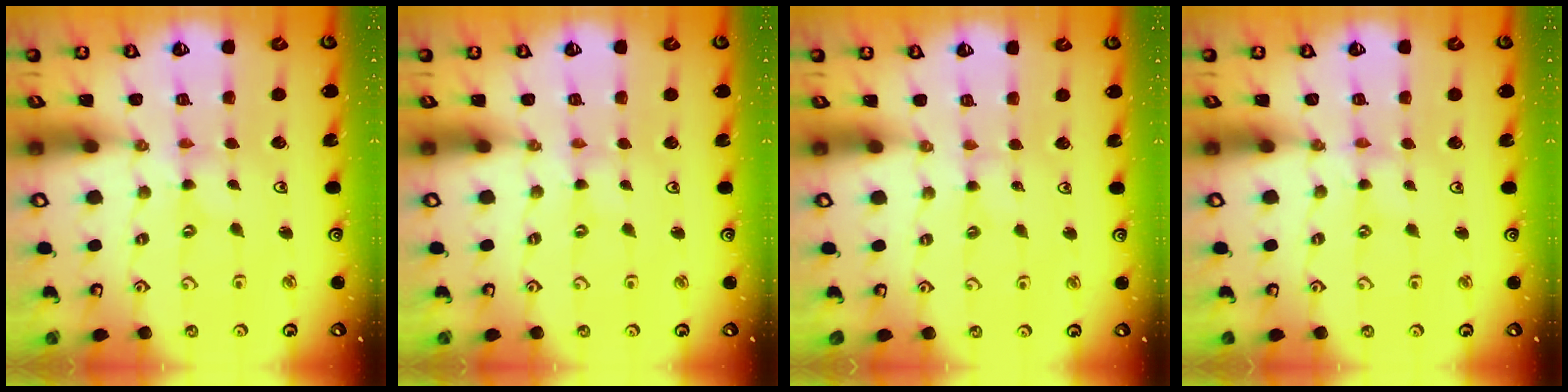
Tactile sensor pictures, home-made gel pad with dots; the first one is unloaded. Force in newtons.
{"total": 0.0}
{"total": 1.2, "press": 1.2, "slide": 0.2}
{"total": 0.0}